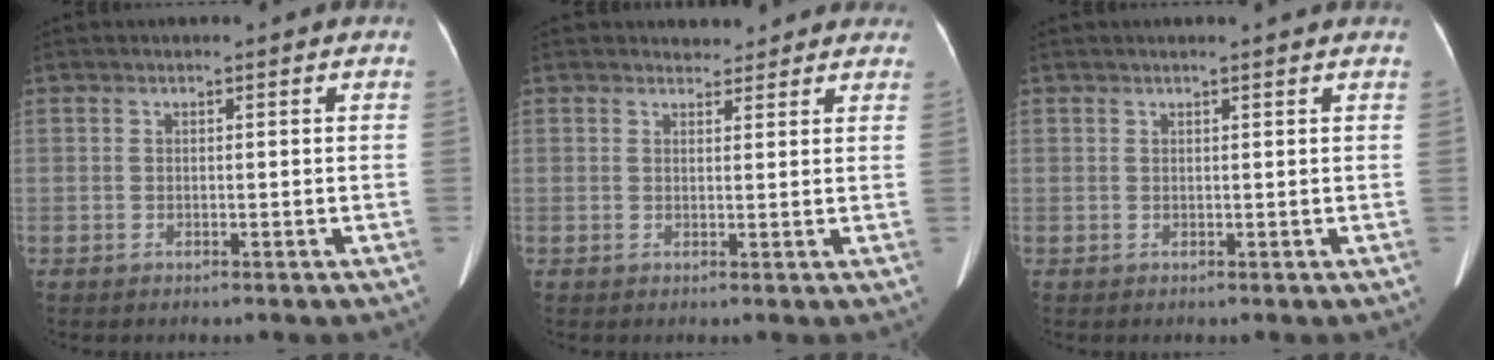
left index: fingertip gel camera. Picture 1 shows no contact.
{"total": 4.3, "force": [3.8, 1.8, 0.1], "torque": [0.010, 0.008, 0.037]}
{"total": 3.2, "force": [2.9, -0.1, 1.4], "torque": [-0.022, 0.011, 0.027]}